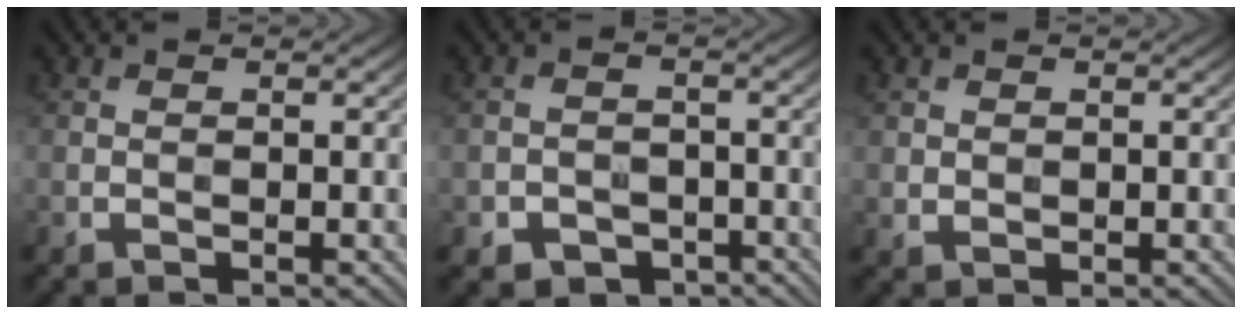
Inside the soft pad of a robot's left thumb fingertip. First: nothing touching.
{"total": 4.4, "force": [-2.5, 3.2, 1.6], "torque": [-0.026, -0.004, -0.037]}
{"total": 1.3, "force": [0.6, 1.1, 0.4], "torque": [-0.010, -0.004, 0.016]}